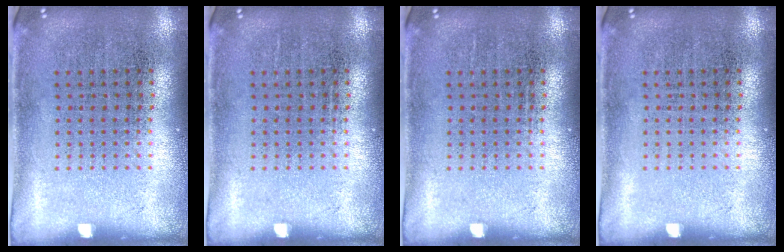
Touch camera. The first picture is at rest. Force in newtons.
{"total": 0.0}
{"total": 0.0}
{"total": 0.0}